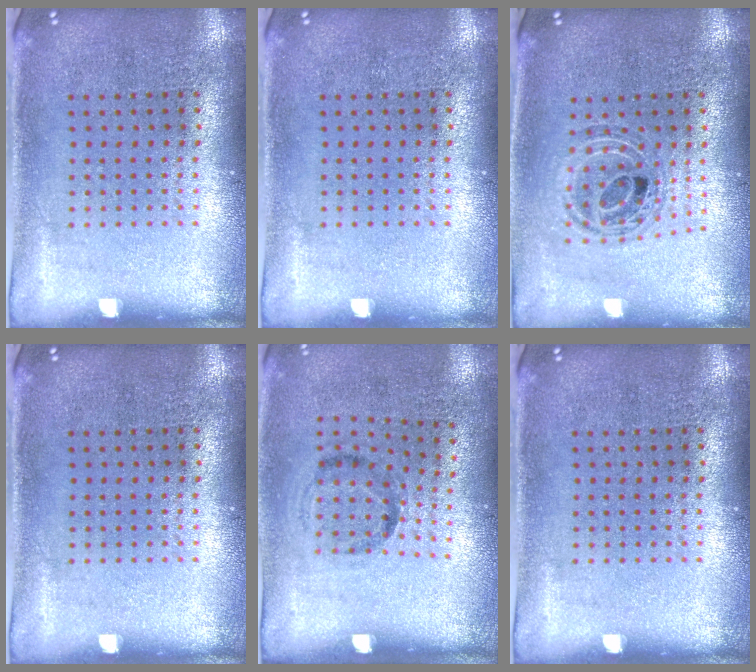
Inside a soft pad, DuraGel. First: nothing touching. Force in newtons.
{"total": 0.0}
{"total": 0.7, "press": 0.7, "slide": 0.1}
{"total": 0.0}
{"total": 1.2, "press": 0.8, "slide": 0.9}
{"total": 0.0}